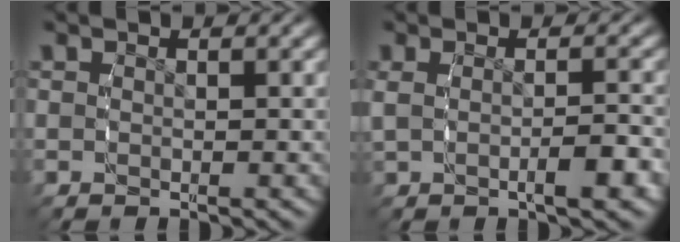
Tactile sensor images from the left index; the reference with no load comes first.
{"total": 2.7, "force": [-0.5, 0.5, 2.6], "torque": [-0.044, 0.001, -0.005]}